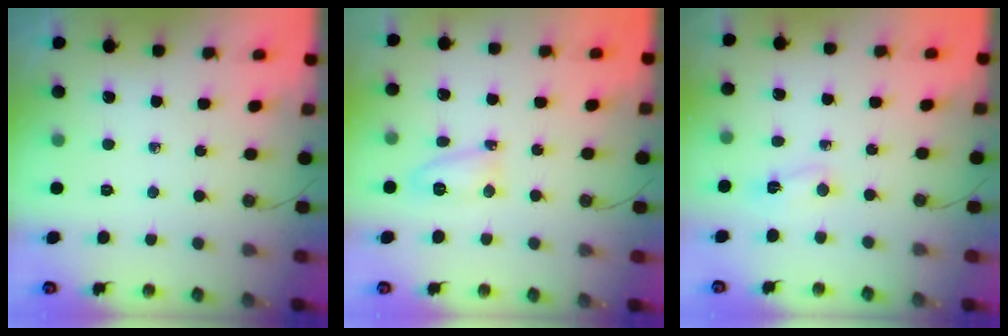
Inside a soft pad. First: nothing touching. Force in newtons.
{"total": 6.3, "press": 6.3, "slide": 0.5}
{"total": 2.6, "press": 2.6, "slide": 0.6}